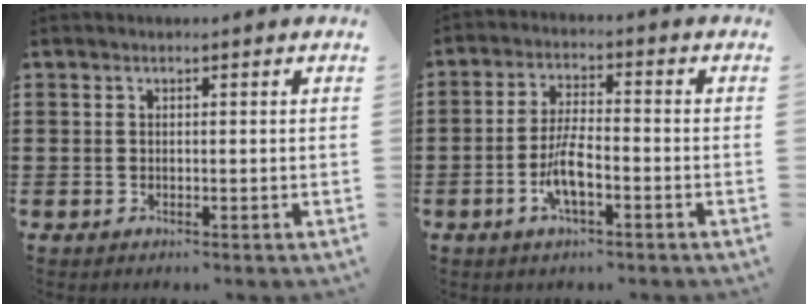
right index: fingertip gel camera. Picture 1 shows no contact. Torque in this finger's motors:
{"motor_torque": [1.80, 0.34, 0.49, 0.19]}